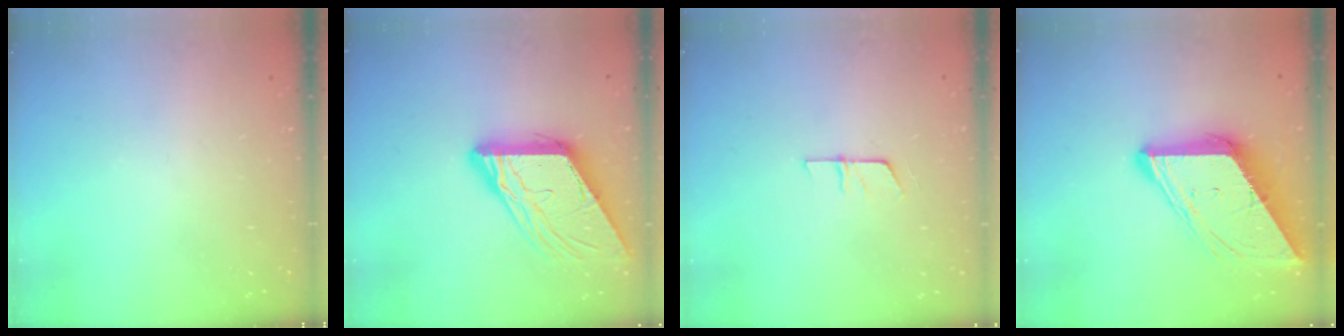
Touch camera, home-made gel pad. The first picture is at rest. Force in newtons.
{"total": 13.1, "press": 13.1, "slide": 1.3}
{"total": 5.4, "press": 5.4, "slide": 0.4}
{"total": 10.9, "press": 10.8, "slide": 1.0}